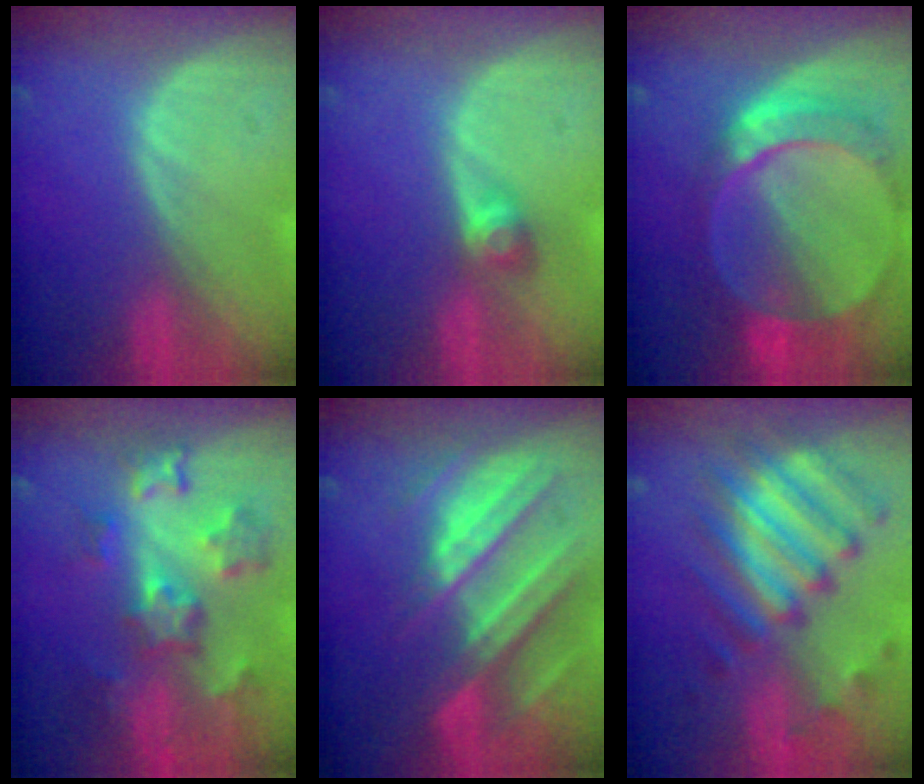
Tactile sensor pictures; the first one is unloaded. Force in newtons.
{"total": 3.0, "press": 2.6, "slide": 1.5}
{"total": 9.7, "press": 8.3, "slide": 4.9}
{"total": 8.8, "press": 7.8, "slide": 4.2}
{"total": 10.5, "press": 9.3, "slide": 4.9}
{"total": 10.2, "press": 9.9, "slide": 2.6}